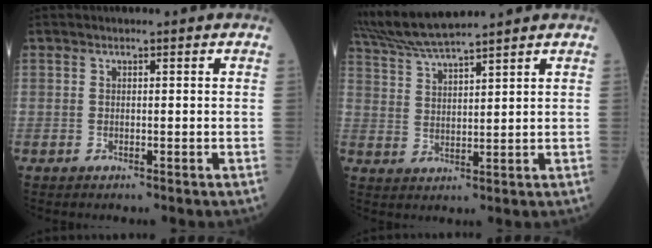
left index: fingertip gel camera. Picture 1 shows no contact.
{"total": 9.4, "force": [8.5, -0.6, 3.9], "torque": [-0.079, 0.025, 0.163]}